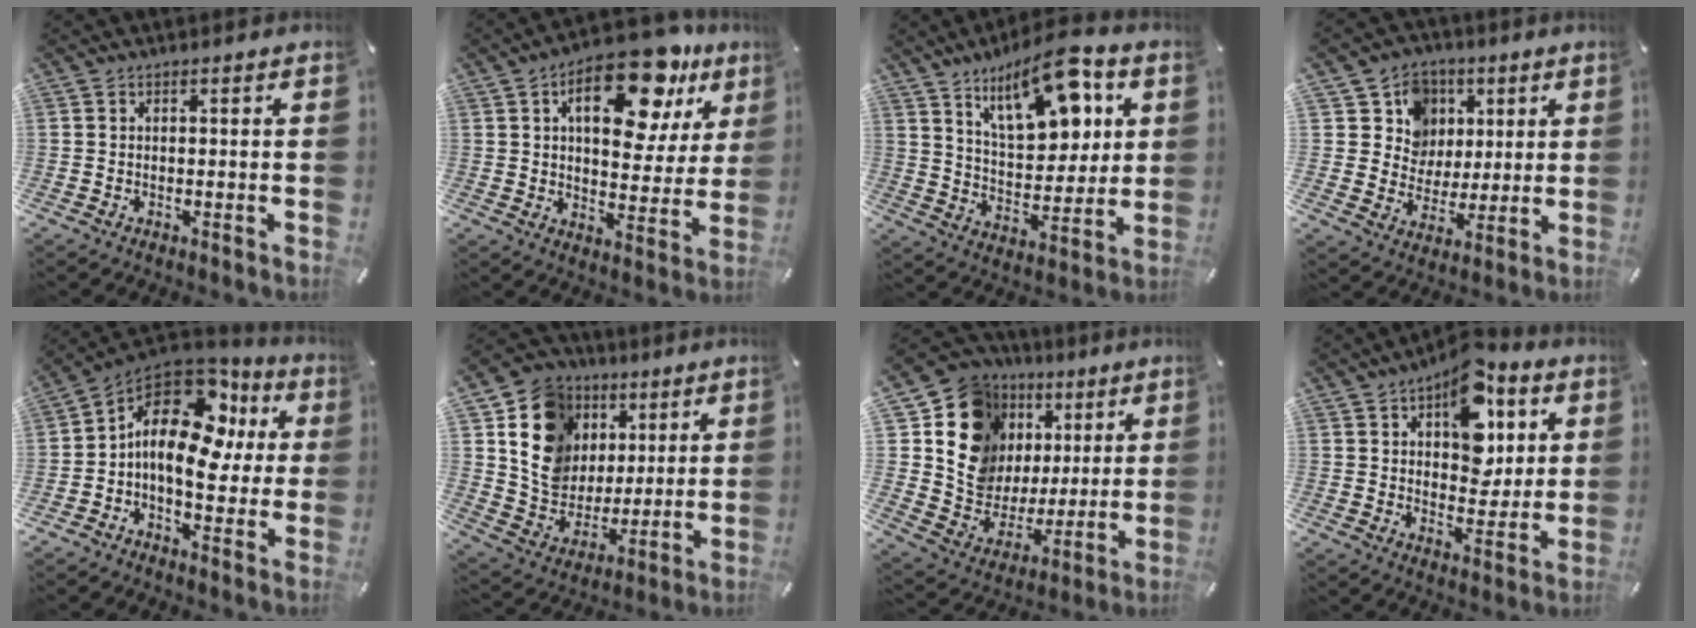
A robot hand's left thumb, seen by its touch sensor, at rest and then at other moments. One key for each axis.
{"total": 18.7, "fx": 9.9, "fy": 9.3, "fz": 12.9, "tx": -0.176, "ty": -0.047, "tz": 0.159}
{"total": 17.1, "fx": 10.0, "fy": 8.0, "fz": 11.3, "tx": -0.167, "ty": -0.046, "tz": 0.171}
{"total": 11.2, "fx": 3.5, "fy": 10.5, "fz": 1.7, "tx": -0.024, "ty": -0.026, "tz": 0.070}
{"total": 15.6, "fx": 3.0, "fy": 10.1, "fz": 11.6, "tx": -0.192, "ty": -0.018, "tz": 0.044}
{"total": 15.8, "fx": 4.9, "fy": 14.1, "fz": 5.2, "tx": -0.079, "ty": -0.013, "tz": 0.101}
{"total": 14.8, "fx": 5.9, "fy": 12.9, "fz": 4.1, "tx": -0.069, "ty": -0.048, "tz": 0.121}
{"total": 14.6, "fx": 6.8, "fy": 9.1, "fz": 9.2, "tx": -0.115, "ty": -0.031, "tz": 0.117}